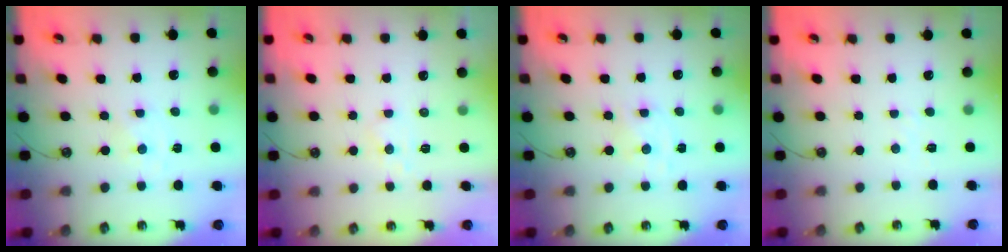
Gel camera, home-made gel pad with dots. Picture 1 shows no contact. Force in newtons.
{"total": 4.8, "press": 4.7, "slide": 0.6}
{"total": 0.9, "press": 0.8, "slide": 0.1}
{"total": 2.1, "press": 2.1, "slide": 0.4}